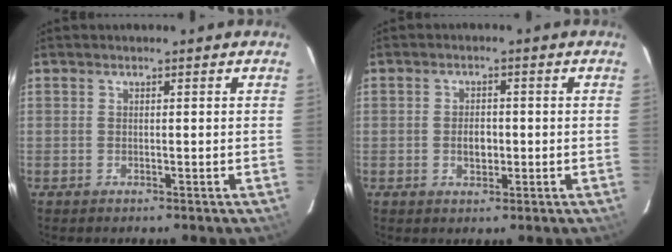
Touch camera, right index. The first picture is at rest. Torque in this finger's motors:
{"motor_torque": [0.14, -0.05, 0.10, 0.04]}